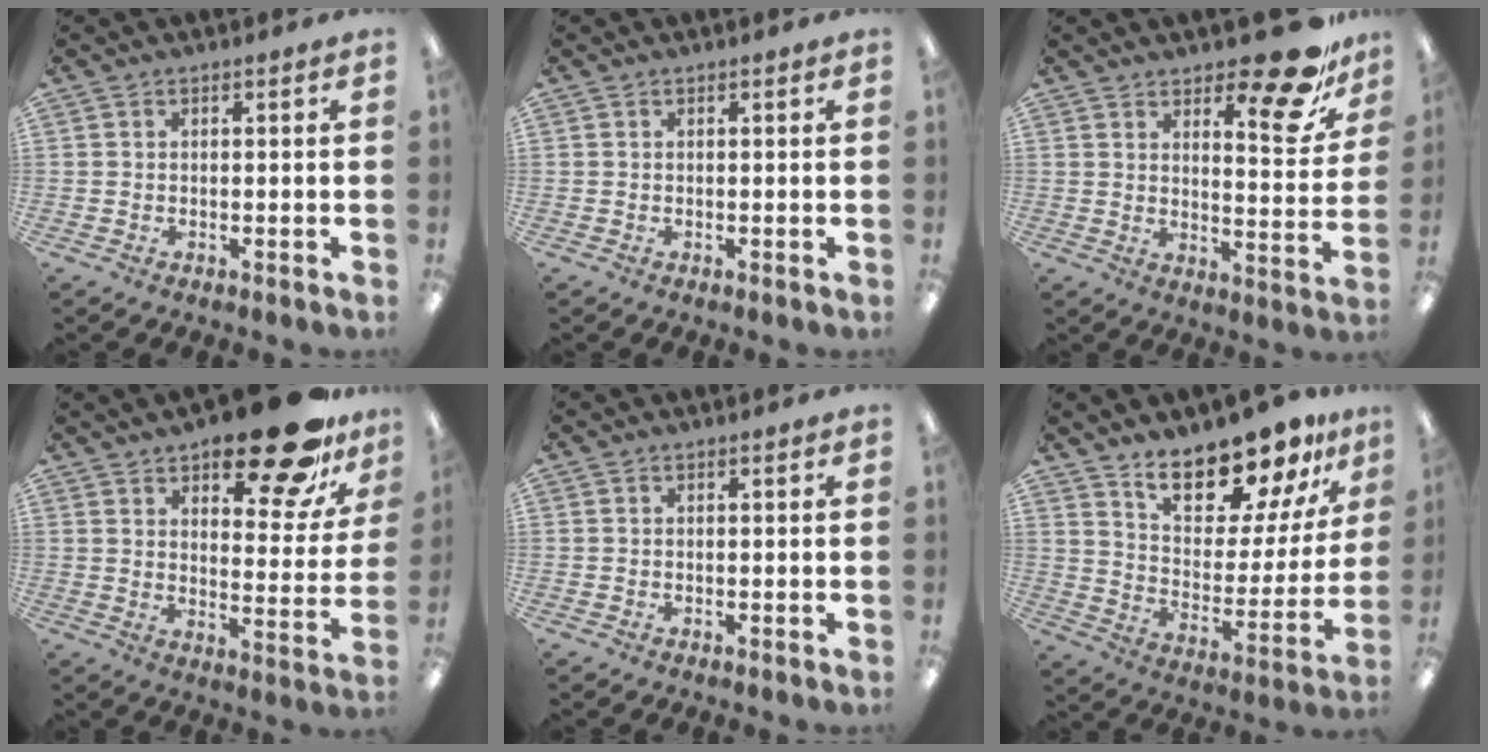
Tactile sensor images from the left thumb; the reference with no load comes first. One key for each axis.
{"total": 0.0}
{"total": 14.8, "fx": 11.2, "fy": 4.5, "fz": 8.6, "tx": -0.102, "ty": -0.083, "tz": 0.183}
{"total": 20.4, "fx": 15.2, "fy": 7.2, "fz": 11.7, "tx": -0.153, "ty": -0.099, "tz": 0.247}
{"total": 0.0}
{"total": 17.1, "fx": 15.0, "fy": 5.4, "fz": 6.4, "tx": -0.113, "ty": -0.116, "tz": 0.264}